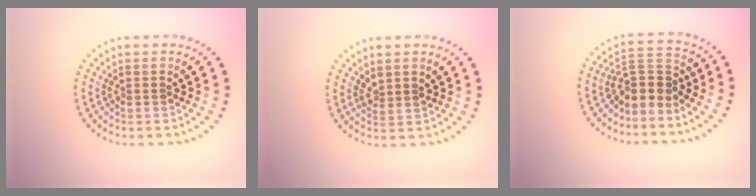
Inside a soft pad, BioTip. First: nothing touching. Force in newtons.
{"total": 1.3, "press": 1.0, "slide": 0.7}
{"total": 3.2, "press": 2.4, "slide": 2.1}